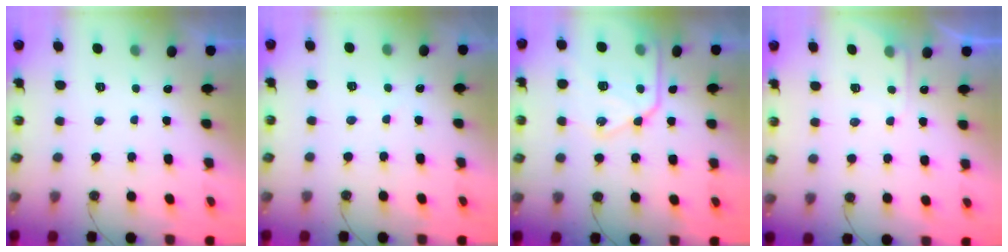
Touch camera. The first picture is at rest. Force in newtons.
{"total": 2.9, "press": 2.9, "slide": 0.4}
{"total": 17.2, "press": 17.1, "slide": 1.6}
{"total": 4.9, "press": 4.9, "slide": 0.6}